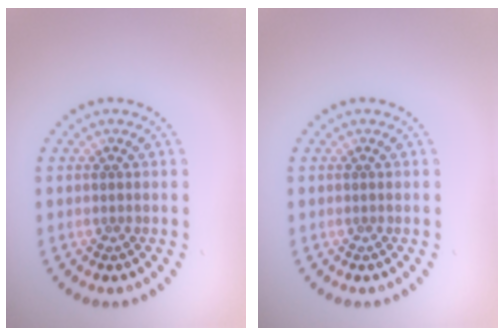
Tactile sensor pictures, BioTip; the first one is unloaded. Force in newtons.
{"total": 0.0}